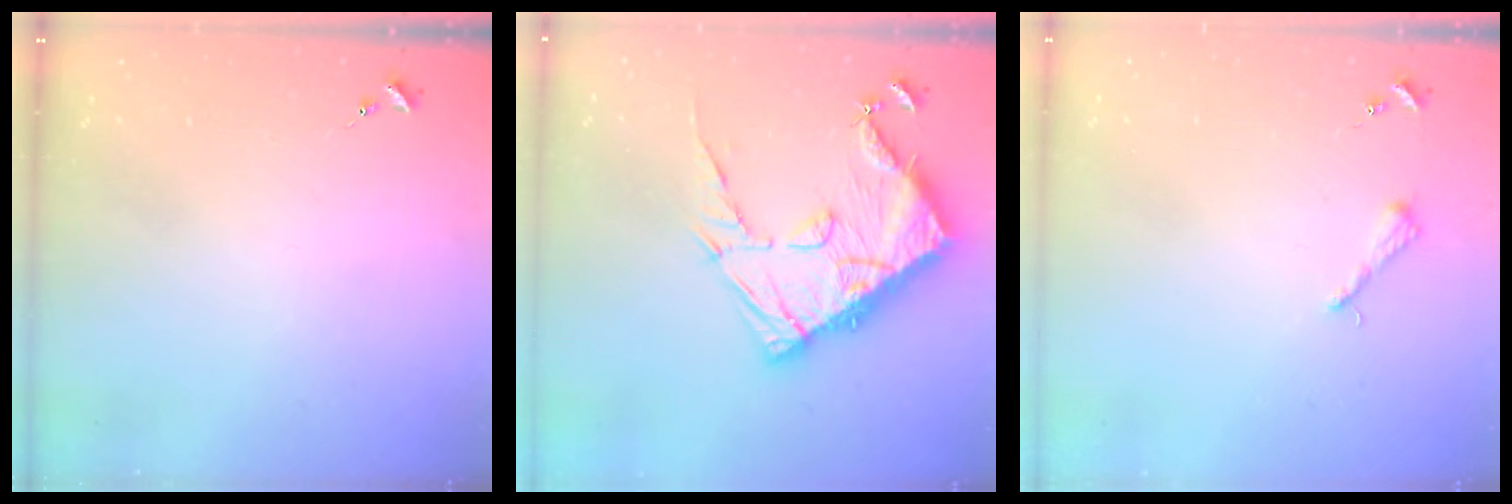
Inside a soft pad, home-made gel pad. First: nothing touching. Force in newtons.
{"total": 19.1, "press": 19.0, "slide": 1.6}
{"total": 3.6, "press": 3.6, "slide": 0.4}